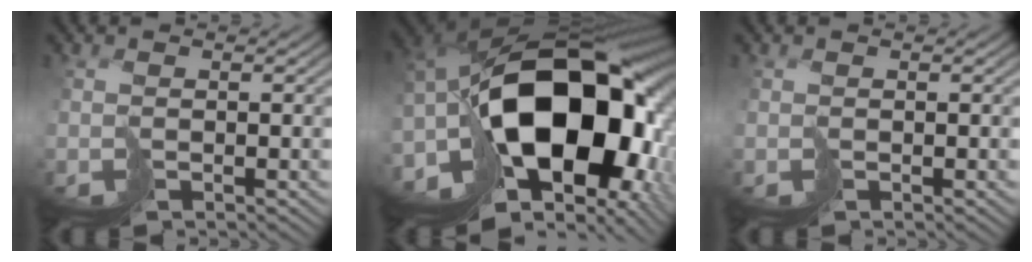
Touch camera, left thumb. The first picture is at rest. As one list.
[{"total": 21.1, "force": [-4.3, 12.5, 16.4], "torque": [-0.289, -0.044, -0.045]}, {"total": 0.0}]